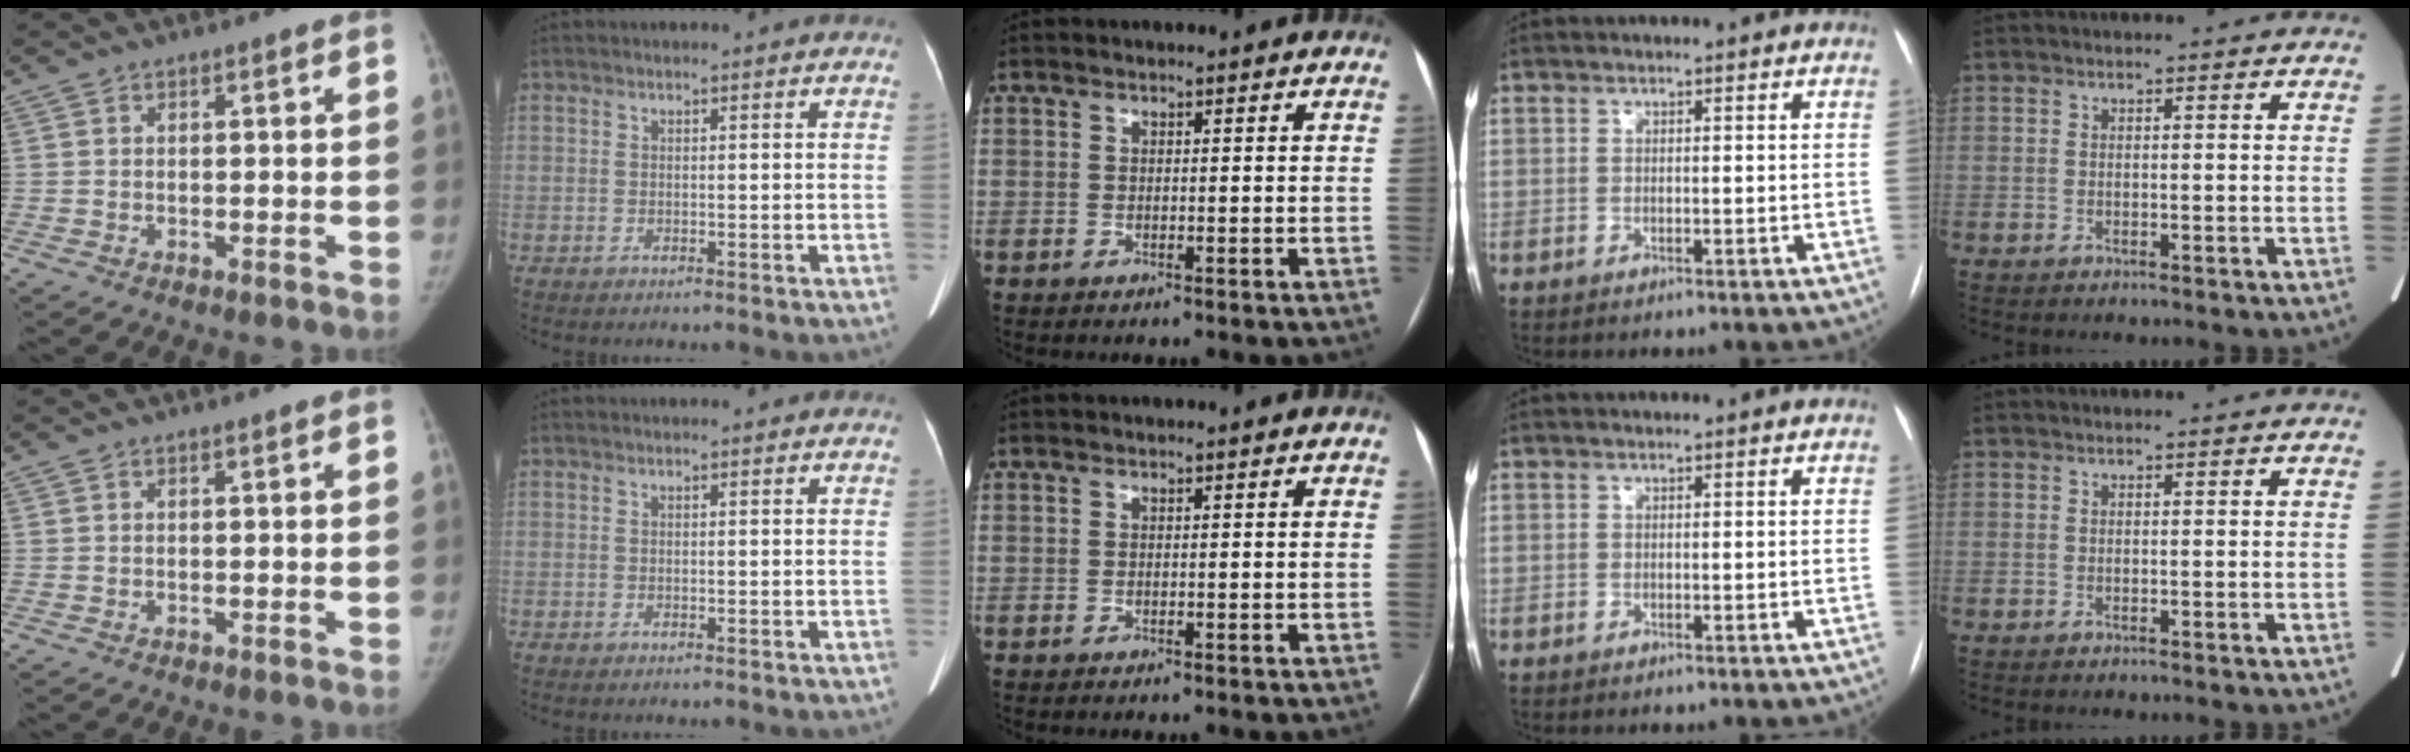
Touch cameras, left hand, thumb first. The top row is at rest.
{}